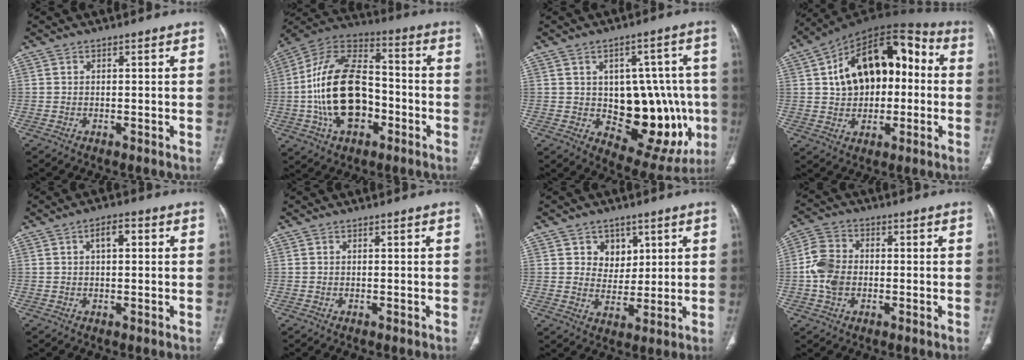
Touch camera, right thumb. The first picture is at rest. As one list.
[{"total": 21.3, "force": [-4.1, 13.0, 16.4], "torque": [-0.284, 0.038, -0.071]}, {"total": 20.3, "force": [-2.6, 11.8, 16.3], "torque": [-0.164, 0.011, -0.006]}, {"total": 20.6, "force": [2.2, 13.0, 15.9], "torque": [-0.214, 0.042, 0.031]}, {"total": 3.7, "force": [1.1, 1.8, 3.1], "torque": [-0.046, 0.011, 0.015]}, {"total": 0.0}, {"total": 6.2, "force": [2.9, 5.1, 2.1], "torque": [0.002, -0.016, 0.050]}, {"total": 7.8, "force": [-0.9, 5.9, 5.1], "torque": [-0.099, 0.015, -0.026]}]